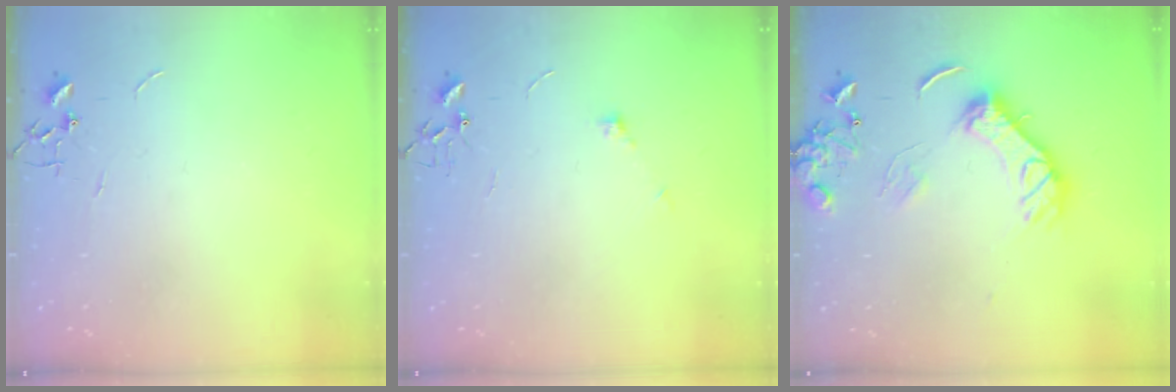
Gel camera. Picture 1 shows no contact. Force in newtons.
{"total": 5.4, "press": 5.3, "slide": 1.0}
{"total": 13.9, "press": 13.9, "slide": 0.3}